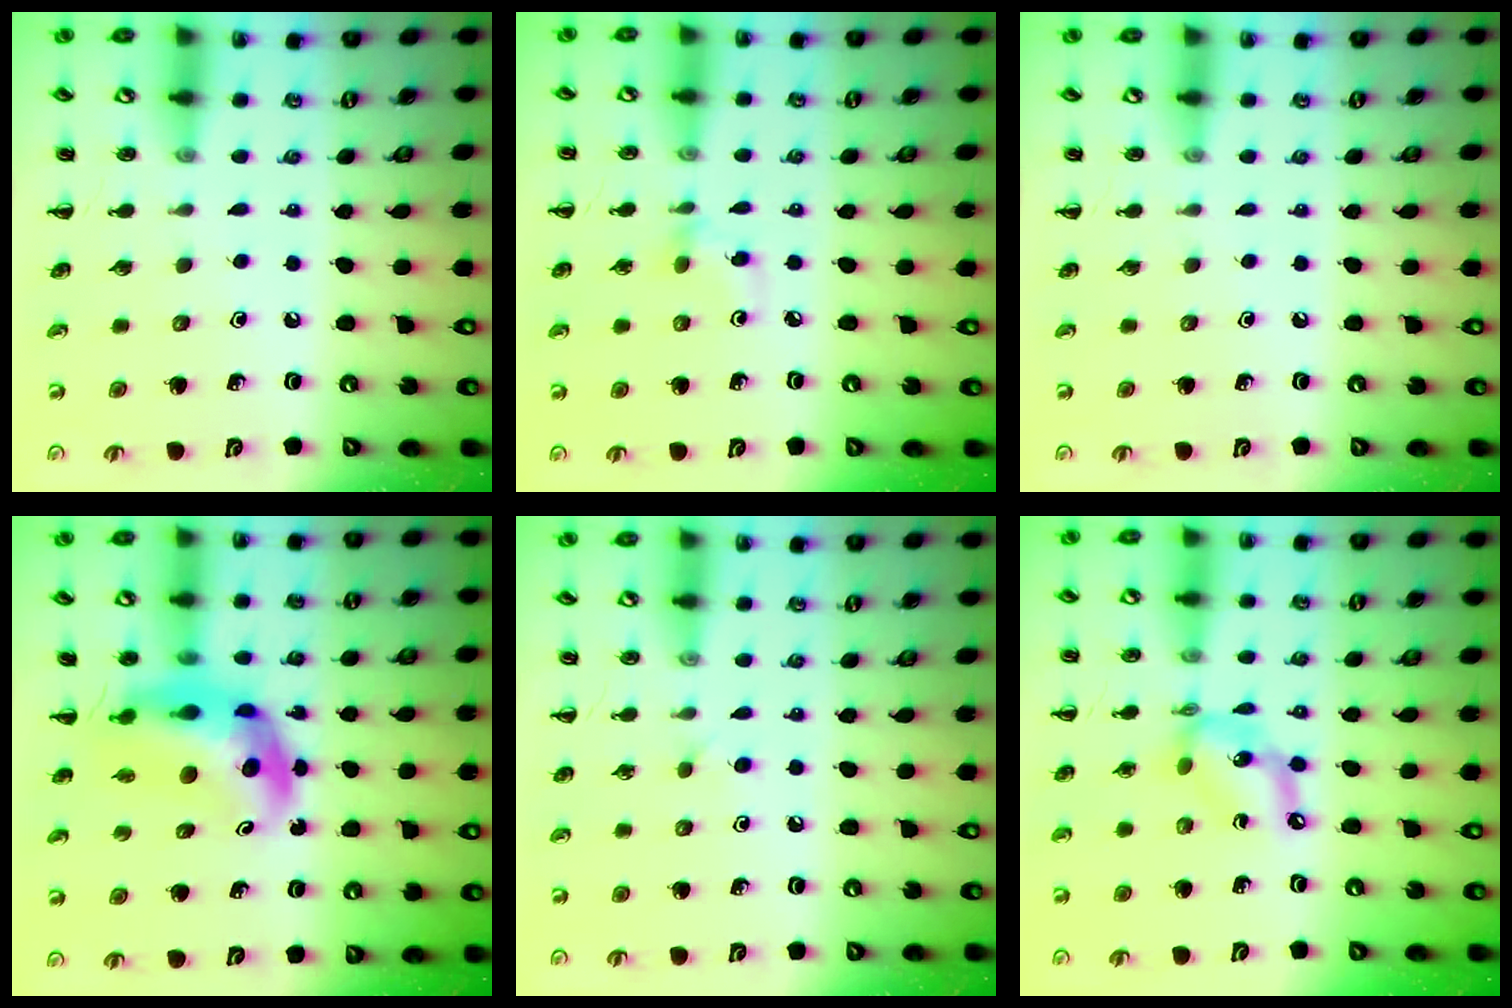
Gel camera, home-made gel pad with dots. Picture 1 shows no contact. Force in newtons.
{"total": 2.8, "press": 2.6, "slide": 1.0}
{"total": 0.0}
{"total": 7.2, "press": 6.8, "slide": 2.4}
{"total": 2.2, "press": 2.0, "slide": 1.0}
{"total": 9.2, "press": 8.9, "slide": 2.2}